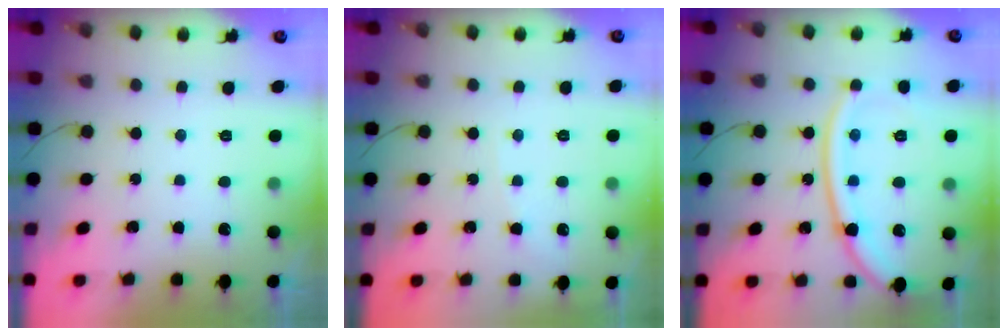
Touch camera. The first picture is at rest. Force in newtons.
{"total": 2.9, "press": 2.9, "slide": 0.4}
{"total": 14.8, "press": 14.7, "slide": 1.9}